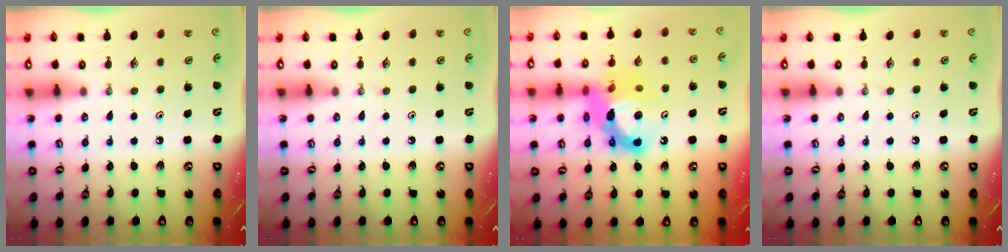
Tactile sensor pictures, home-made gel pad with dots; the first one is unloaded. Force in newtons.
{"total": 0.0}
{"total": 16.2, "press": 16.1, "slide": 1.6}
{"total": 0.0}